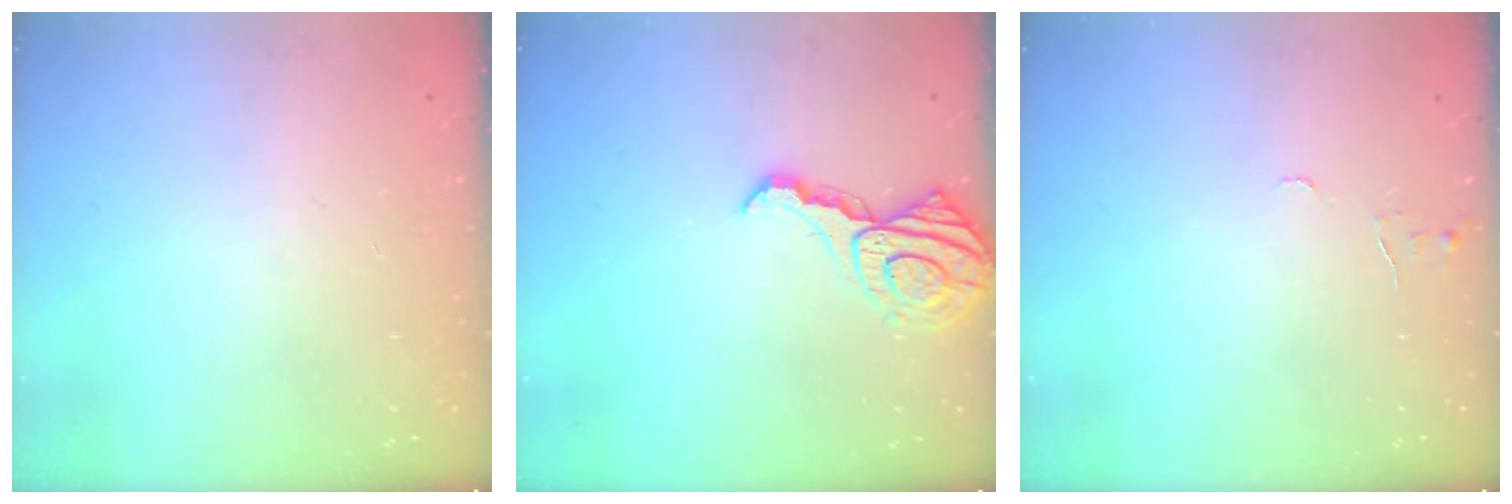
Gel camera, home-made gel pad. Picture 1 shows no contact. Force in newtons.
{"total": 13.7, "press": 13.7, "slide": 0.4}
{"total": 4.7, "press": 4.6, "slide": 0.5}